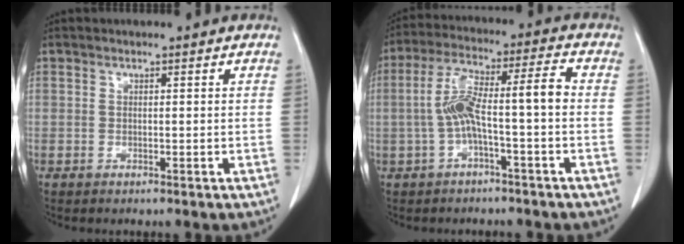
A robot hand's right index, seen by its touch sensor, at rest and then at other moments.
{"total": 9.4, "force": [-1.3, 1.1, 9.2], "torque": [-0.179, 0.041, -0.026]}